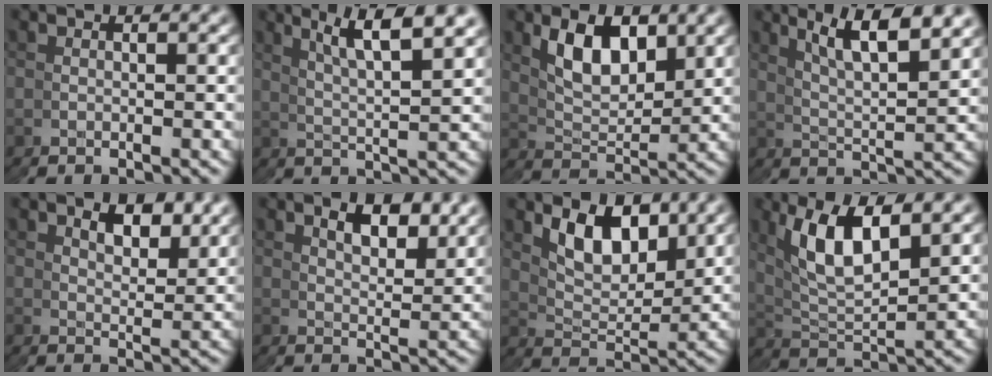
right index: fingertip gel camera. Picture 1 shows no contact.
{"total": 4.9, "force": [3.6, 0.3, 3.3], "torque": [-0.059, 0.009, 0.058]}
{"total": 5.0, "force": [2.4, 2.7, 3.4], "torque": [-0.055, -0.009, 0.048]}
{"total": 5.5, "force": [3.9, 1.0, 3.8], "torque": [-0.069, 0.006, 0.063]}
{"total": 3.0, "force": [2.6, 0.4, 1.5], "torque": [-0.016, -0.005, 0.044]}
{"total": 3.7, "force": [3.0, 0.6, 2.2], "torque": [-0.028, -0.001, 0.049]}
{"total": 5.1, "force": [2.9, 2.7, 3.2], "torque": [-0.053, -0.011, 0.054]}
{"total": 6.3, "force": [2.7, 3.6, 4.5], "torque": [-0.101, -0.004, 0.058]}